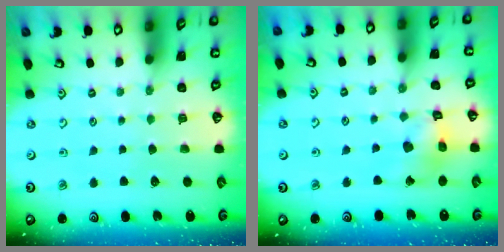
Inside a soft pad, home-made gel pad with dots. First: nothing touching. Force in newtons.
{"total": 10.0, "press": 9.9, "slide": 1.0}